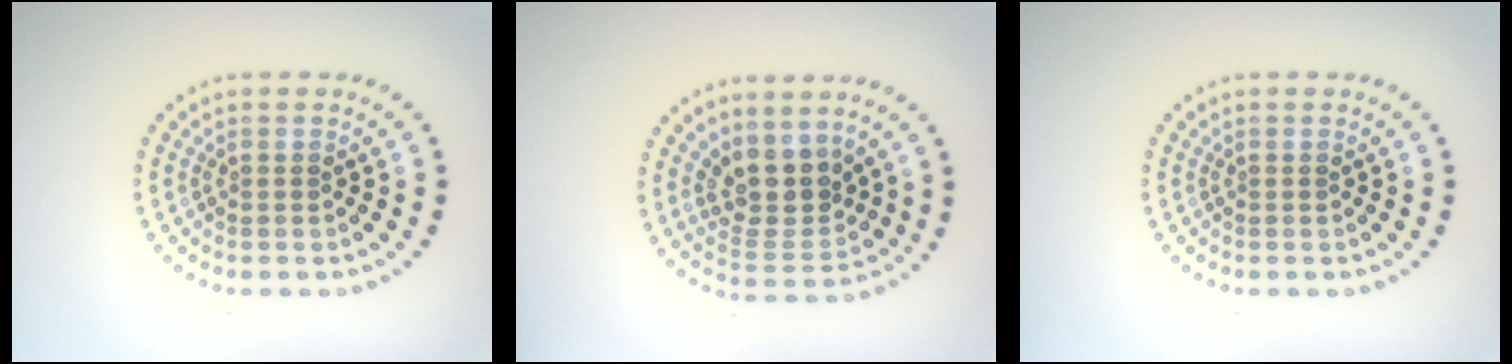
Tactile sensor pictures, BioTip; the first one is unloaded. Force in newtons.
{"total": 4.1, "press": 3.6, "slide": 1.9}
{"total": 0.0}